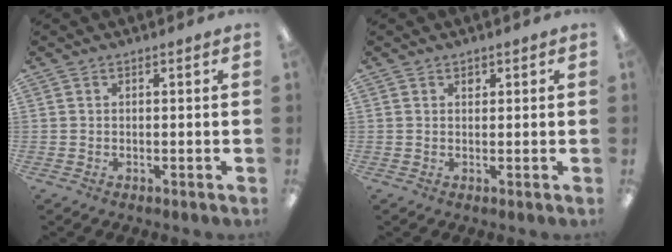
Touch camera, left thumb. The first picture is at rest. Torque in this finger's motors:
{"motor_torque": [0.10, 0.02, -0.19, 0.07, 0.06]}